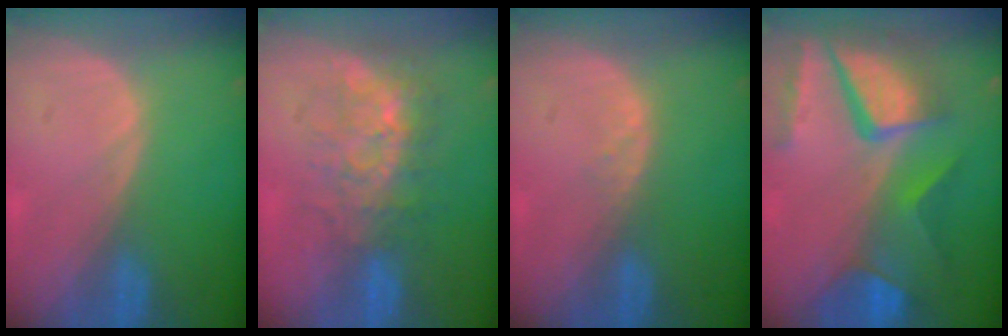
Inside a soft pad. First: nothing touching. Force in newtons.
{"total": 8.4, "press": 7.5, "slide": 3.7}
{"total": 1.0, "press": 1.0, "slide": 0.2}
{"total": 11.3, "press": 9.4, "slide": 6.4}